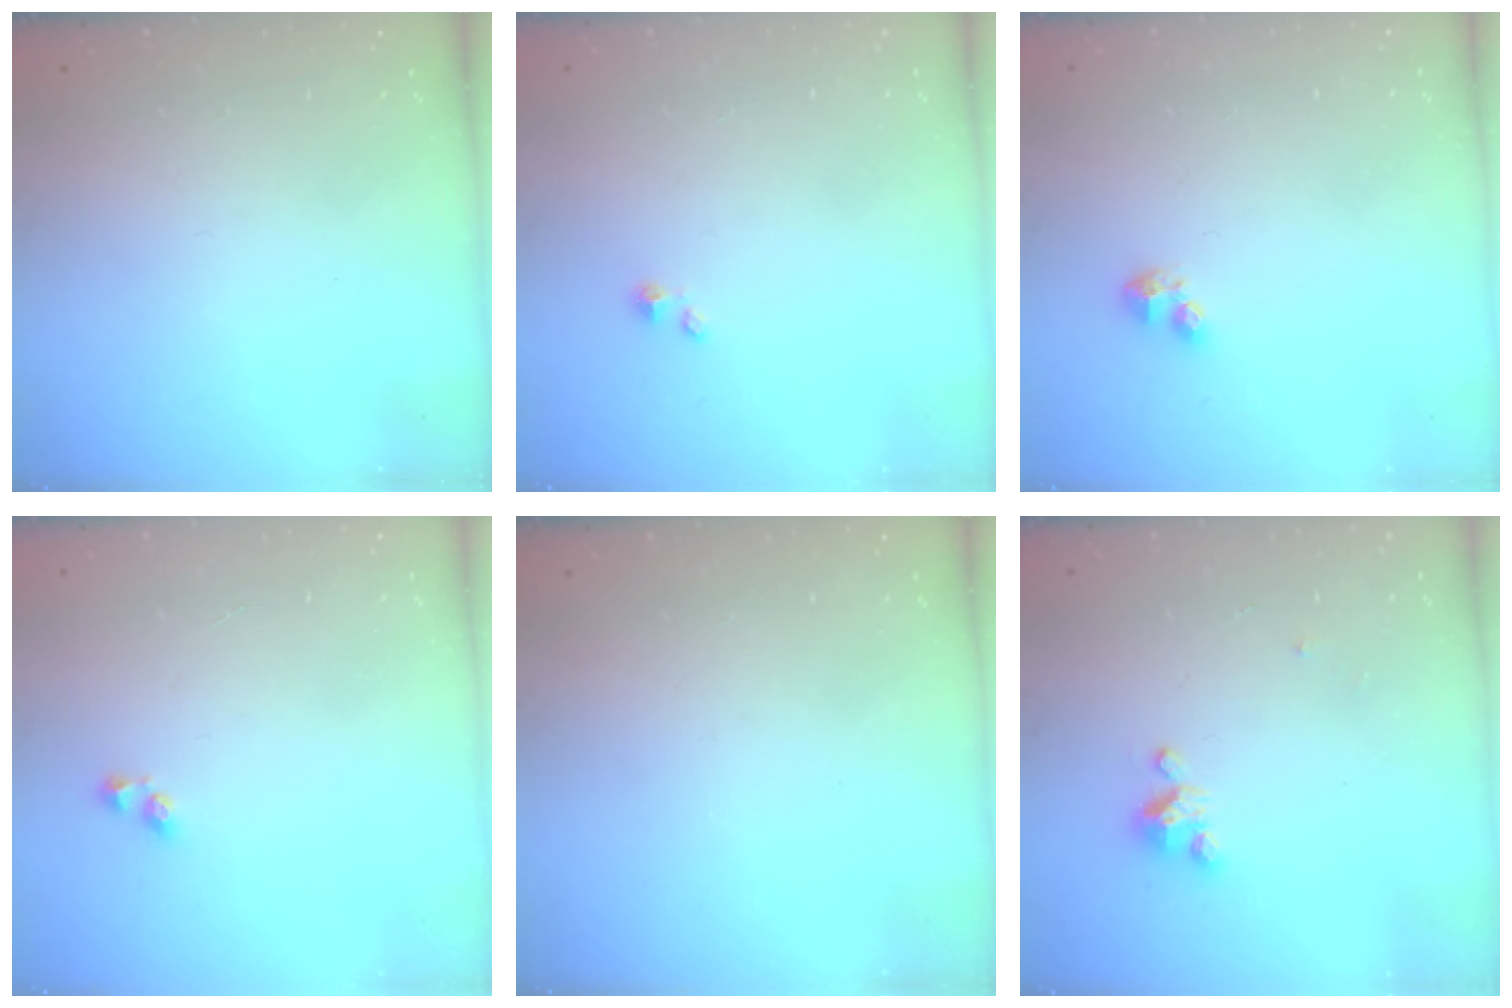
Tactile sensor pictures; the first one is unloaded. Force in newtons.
{"total": 1.5, "press": 1.5, "slide": 0.0}
{"total": 2.3, "press": 2.2, "slide": 0.5}
{"total": 2.2, "press": 1.9, "slide": 1.1}
{"total": 0.0}
{"total": 2.9, "press": 2.9, "slide": 0.3}